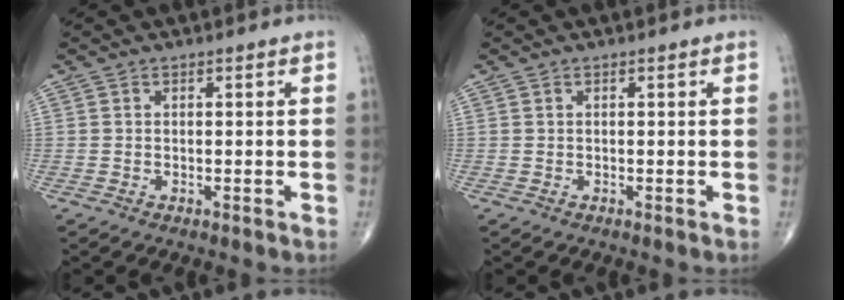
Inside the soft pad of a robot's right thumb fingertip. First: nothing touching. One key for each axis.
{"total": 0.0}